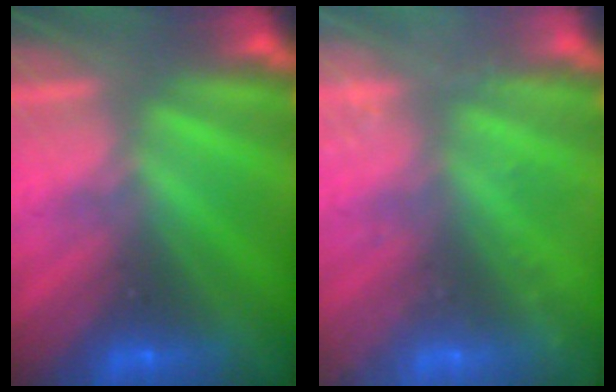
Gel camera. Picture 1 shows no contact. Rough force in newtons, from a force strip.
{"total": 2.7}